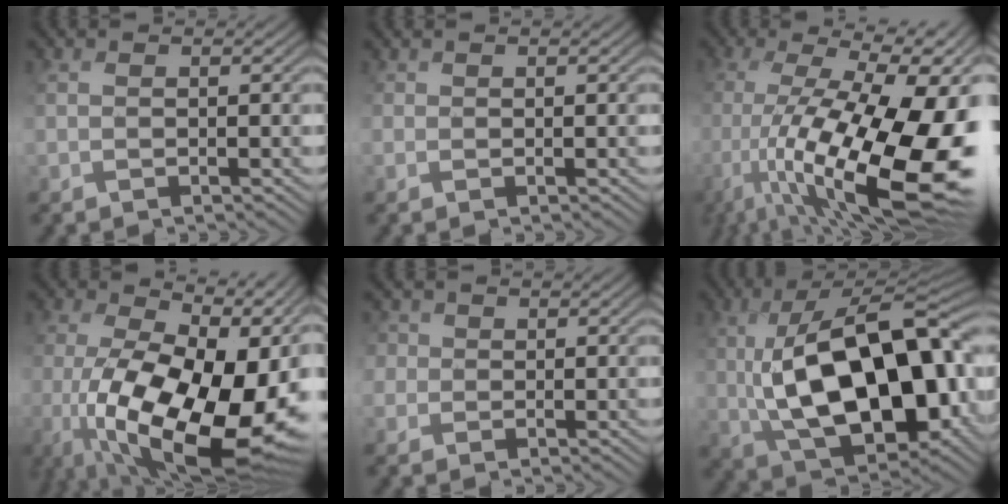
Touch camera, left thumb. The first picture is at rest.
{"total": 0.7, "force": [-0.2, 0.0, -0.7], "torque": [0.014, -0.006, 0.002]}
{"total": 19.4, "force": [-4.3, 7.7, 17.3], "torque": [-0.285, -0.013, -0.069]}
{"total": 18.9, "force": [-4.1, 9.9, 15.6], "torque": [-0.269, -0.049, -0.042]}
{"total": 2.6, "force": [-0.4, 2.6, -0.5], "torque": [0.006, 0.004, -0.017]}
{"total": 18.8, "force": [-0.2, 10.2, 15.8], "torque": [-0.264, -0.002, 0.004]}